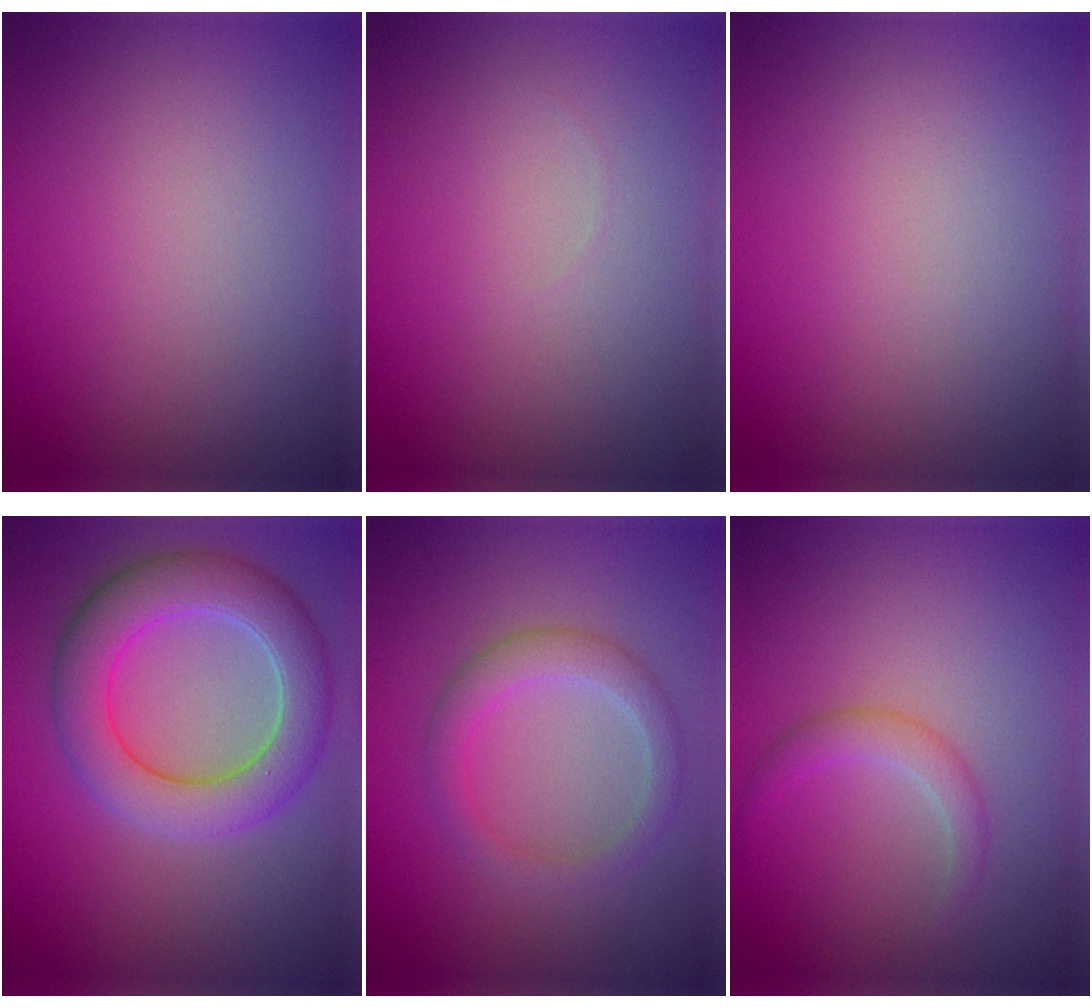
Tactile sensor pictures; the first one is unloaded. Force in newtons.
{"total": 0.0}
{"total": 0.0}
{"total": 7.0, "press": 7.0, "slide": 0.2}
{"total": 2.9, "press": 2.9, "slide": 0.2}
{"total": 1.9, "press": 1.9, "slide": 0.2}